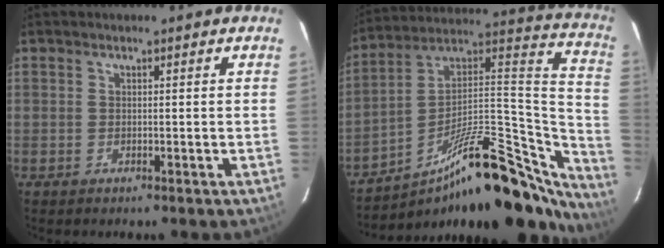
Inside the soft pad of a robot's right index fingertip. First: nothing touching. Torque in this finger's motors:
{"motor_torque": [0.80, -1.04, 0.44, 0.05]}